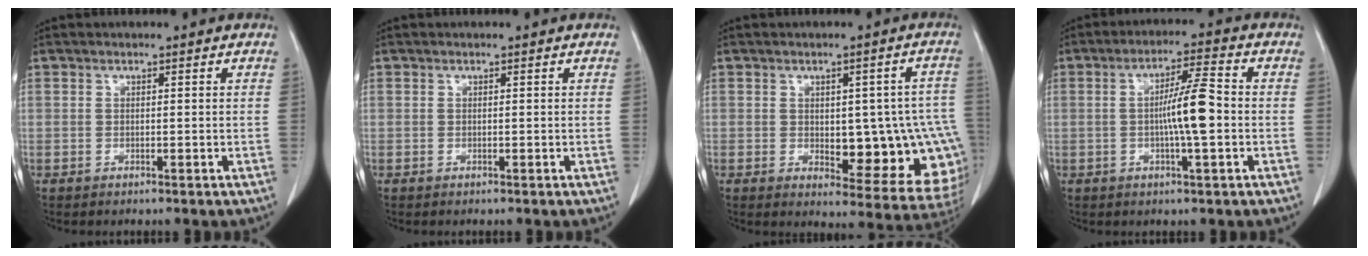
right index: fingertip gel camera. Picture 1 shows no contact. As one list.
[{"total": 0.0}, {"total": 15.6, "force": [-2.1, 6.3, 14.1], "torque": [-0.120, 0.020, -0.003]}, {"total": 7.4, "force": [-0.7, 0.2, 7.4], "torque": [-0.132, 0.005, -0.015]}]